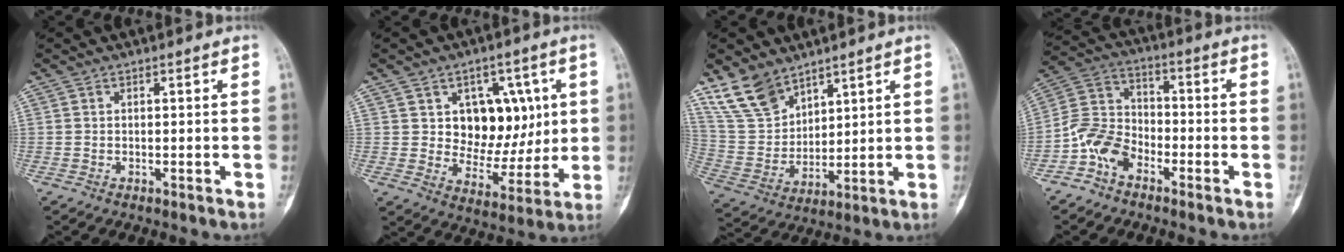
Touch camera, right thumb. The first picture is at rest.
{"total": 12.4, "force": [3.0, 9.2, 7.7], "torque": [-0.057, -0.019, 0.056]}
{"total": 11.6, "force": [8.7, 6.3, 4.4], "torque": [-0.078, -0.039, 0.192]}
{"total": 8.7, "force": [-4.8, 5.9, 4.2], "torque": [-0.072, 0.047, -0.106]}